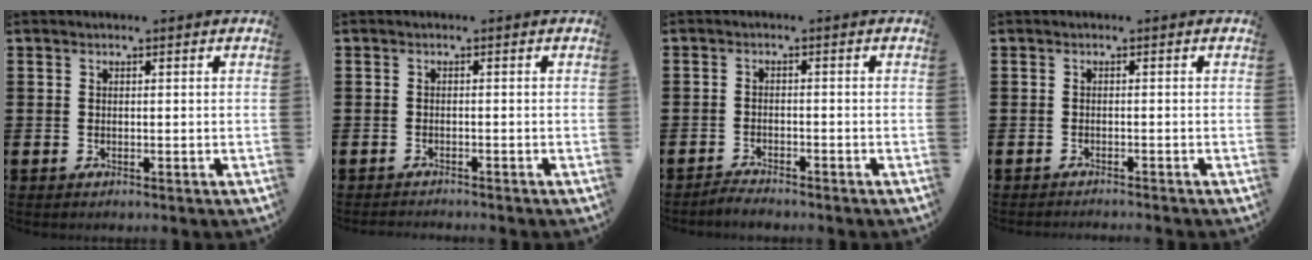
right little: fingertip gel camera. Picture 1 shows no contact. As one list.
[{"total": 0.8, "force": [-0.8, -0.1, 0.0], "torque": [-0.001, 0.000, -0.017]}, {"total": 1.6, "force": [-1.6, 0.0, -0.1], "torque": [-0.004, 0.003, -0.033]}, {"total": 0.7, "force": [-0.7, -0.2, -0.1], "torque": [0.001, 0.000, -0.015]}]